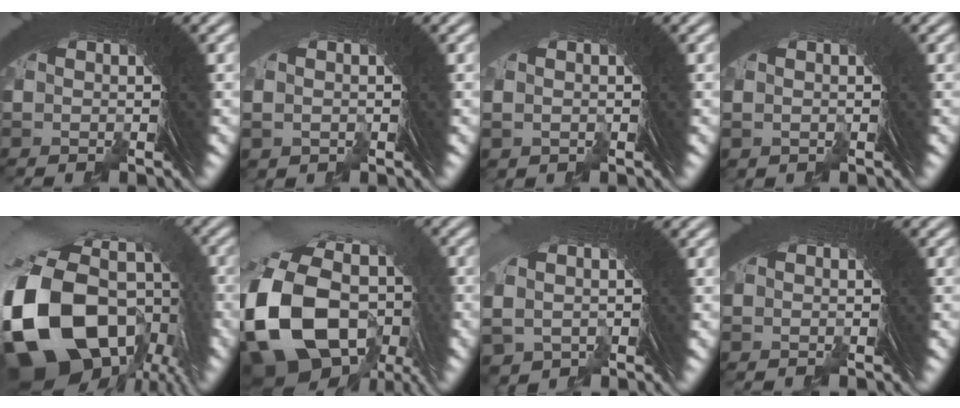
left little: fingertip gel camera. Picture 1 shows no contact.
{"total": 0.8, "force": [-0.4, 0.0, -0.7], "torque": [0.017, 0.004, -0.005]}
{"total": 1.1, "force": [-0.6, -0.4, -0.8], "torque": [0.018, 0.002, -0.004]}
{"total": 0.9, "force": [-0.6, -0.4, -0.5], "torque": [0.020, 0.007, -0.010]}
{"total": 21.2, "force": [-2.5, 15.0, 14.8], "torque": [-0.291, -0.047, -0.027]}
{"total": 15.4, "force": [-1.8, 11.2, 10.4], "torque": [-0.241, -0.050, -0.010]}
{"total": 1.9, "force": [-0.9, 1.7, 0.2], "torque": [-0.010, -0.006, -0.009]}
{"total": 0.7, "force": [-0.3, -0.4, -0.5], "torque": [0.011, 0.003, -0.006]}